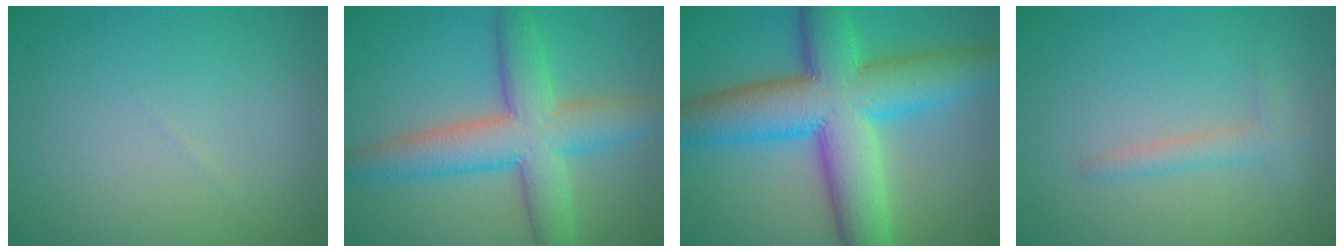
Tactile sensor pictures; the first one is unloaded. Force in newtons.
{"total": 7.4, "press": 7.3, "slide": 0.4}
{"total": 12.4, "press": 12.4, "slide": 0.0}
{"total": 1.6, "press": 1.6, "slide": 0.1}